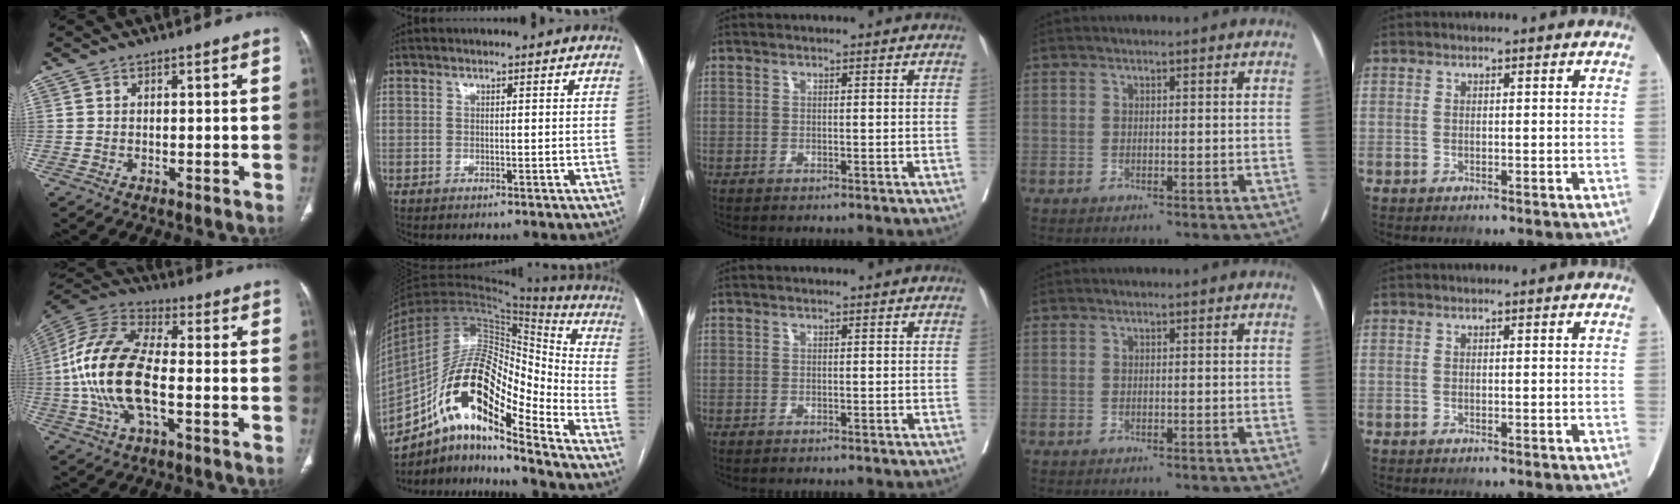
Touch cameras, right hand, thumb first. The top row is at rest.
{"thumb": {"total": 18.5, "force": [-2.5, 8.3, 16.3], "torque": [-0.344, 0.026, -0.049]}, "index": {"total": 18.7, "force": [-10.5, 5.3, 14.5], "torque": [-0.265, 0.043, -0.177]}}